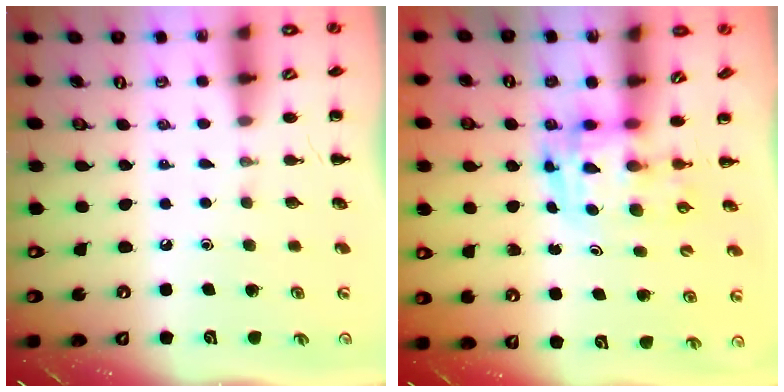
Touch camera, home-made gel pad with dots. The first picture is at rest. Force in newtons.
{"total": 3.6, "press": 3.5, "slide": 0.6}